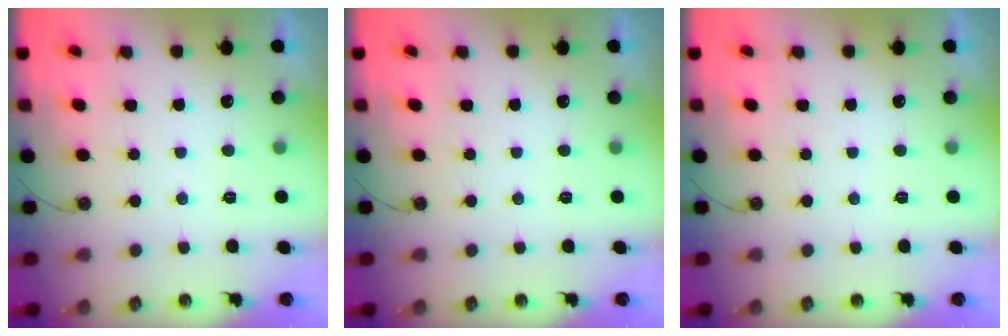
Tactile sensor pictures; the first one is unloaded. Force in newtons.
{"total": 0.0}
{"total": 0.0}